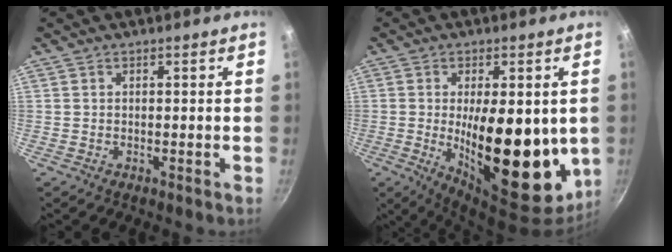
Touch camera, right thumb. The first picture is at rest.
{"total": 20.6, "force": [-1.0, 8.8, 18.6], "torque": [-0.254, -0.027, -0.006]}